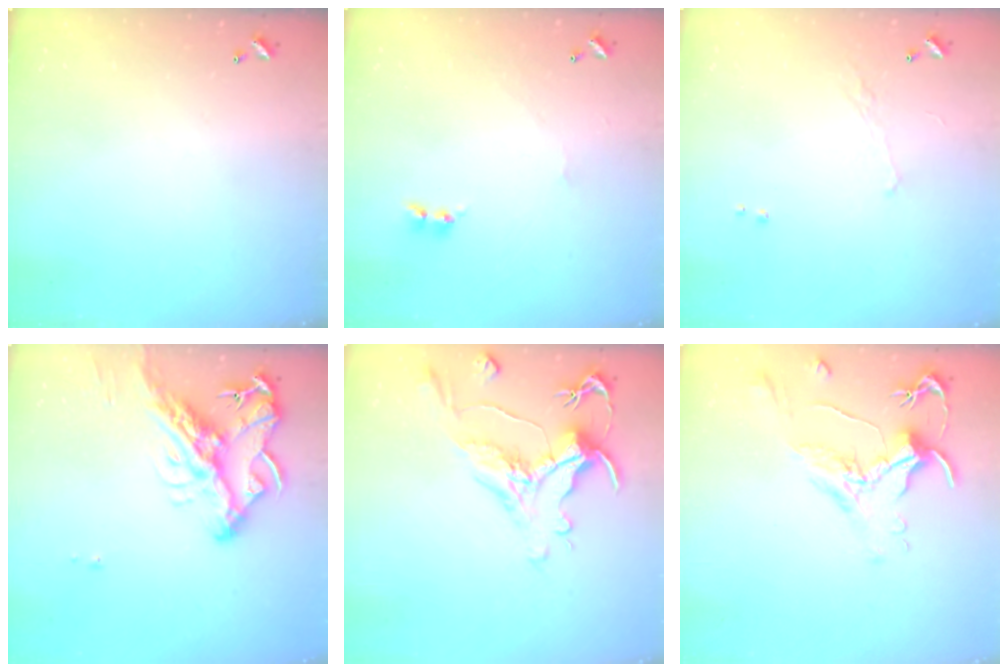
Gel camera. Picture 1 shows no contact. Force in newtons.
{"total": 1.7, "press": 1.6, "slide": 0.5}
{"total": 0.7, "press": 0.0, "slide": 0.7}
{"total": 16.1, "press": 16.0, "slide": 2.4}
{"total": 1.5, "press": 0.4, "slide": 1.5}
{"total": 1.6, "press": 1.5, "slide": 0.7}